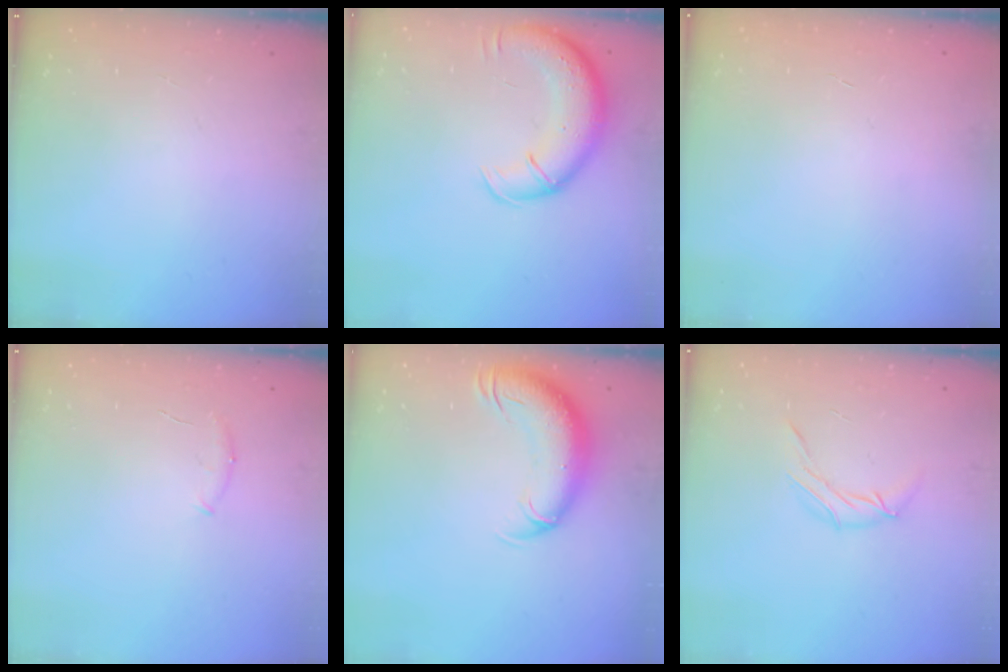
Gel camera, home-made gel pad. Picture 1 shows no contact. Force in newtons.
{"total": 13.4, "press": 12.9, "slide": 3.5}
{"total": 0.0}
{"total": 5.5, "press": 5.4, "slide": 1.3}
{"total": 11.3, "press": 10.9, "slide": 3.0}
{"total": 6.6, "press": 6.6, "slide": 0.6}